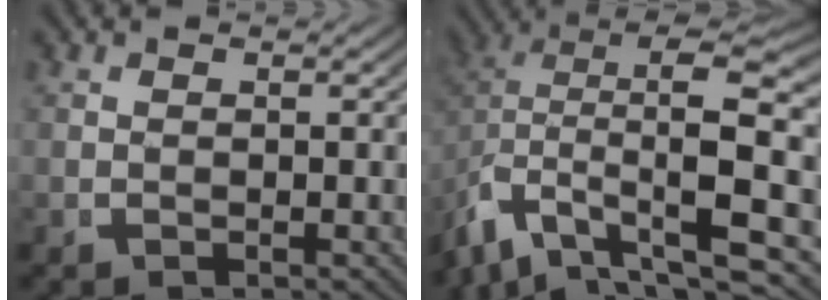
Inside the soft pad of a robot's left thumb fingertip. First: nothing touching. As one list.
[{"total": 12.3, "force": [-2.0, 6.9, 10.0], "torque": [-0.155, -0.035, -0.018]}]